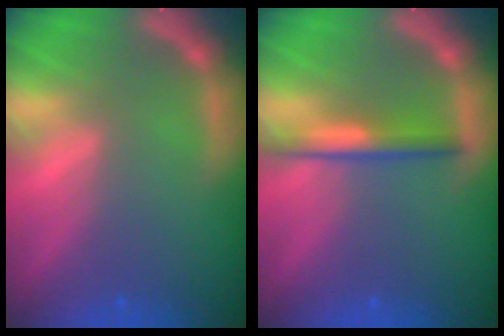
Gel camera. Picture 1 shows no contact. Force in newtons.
{"total": 3.0}